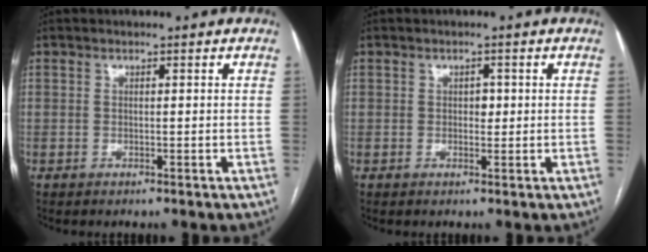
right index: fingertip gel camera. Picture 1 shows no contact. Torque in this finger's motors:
{"motor_torque": [0.71, 0.20, -0.02, 0.02]}